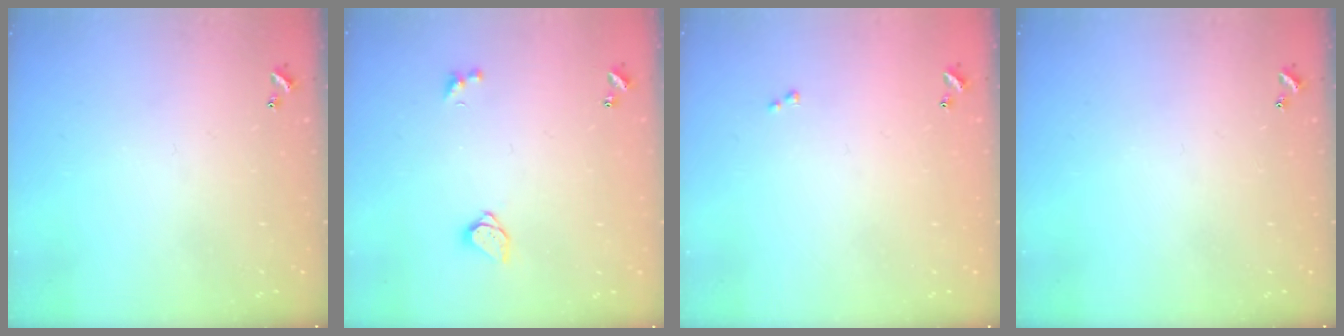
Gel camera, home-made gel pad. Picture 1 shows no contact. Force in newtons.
{"total": 1.5, "press": 1.5, "slide": 0.2}
{"total": 0.5, "press": 0.3, "slide": 0.4}
{"total": 0.0}